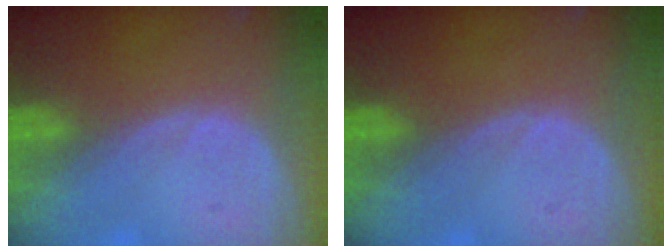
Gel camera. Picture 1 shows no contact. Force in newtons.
{"total": 0.0}